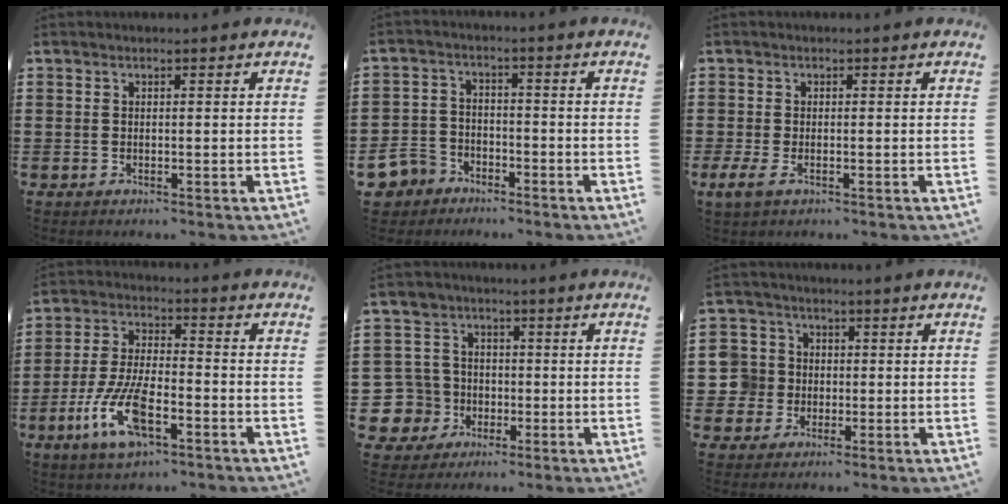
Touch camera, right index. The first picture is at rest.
{"total": 5.2, "force": [-4.1, 3.1, 1.0], "torque": [-0.058, 0.003, -0.090]}
{"total": 1.7, "force": [-0.6, 0.6, 1.5], "torque": [-0.043, -0.009, -0.015]}
{"total": 10.4, "force": [-4.7, 3.6, 8.5], "torque": [-0.195, -0.008, -0.087]}
{"total": 9.5, "force": [-2.2, 8.9, 2.4], "torque": [-0.126, 0.009, -0.044]}
{"total": 6.1, "force": [-0.5, 5.9, 1.0], "torque": [-0.065, 0.008, -0.015]}